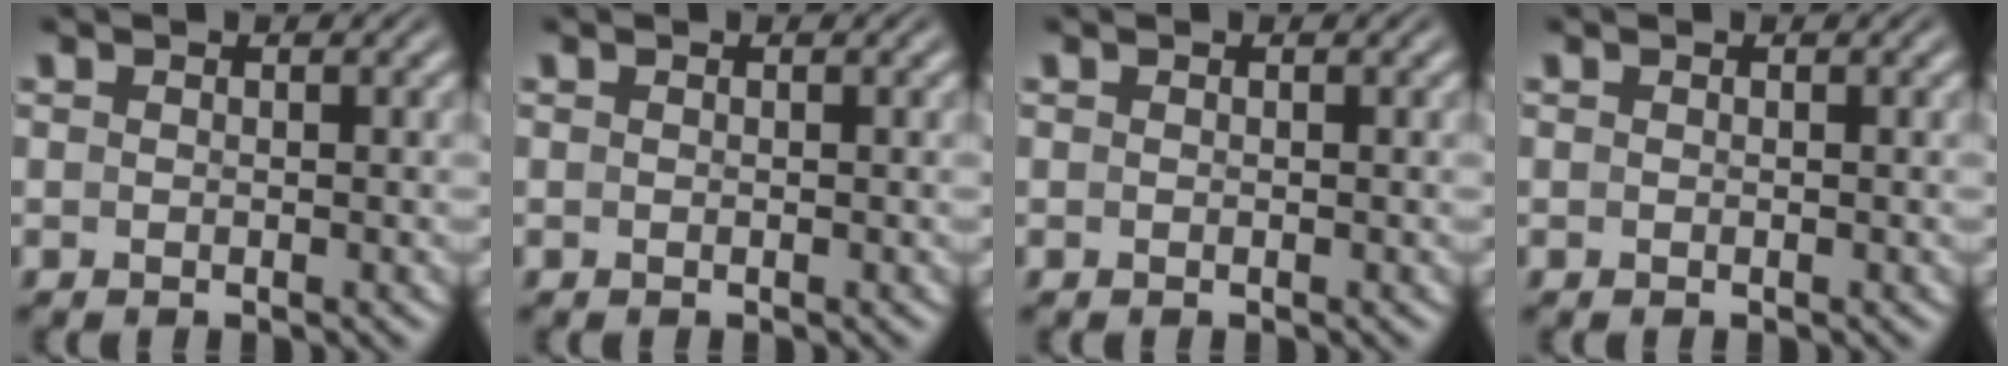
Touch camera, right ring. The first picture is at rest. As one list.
[{"total": 0.0}, {"total": 0.0}, {"total": 0.0}]